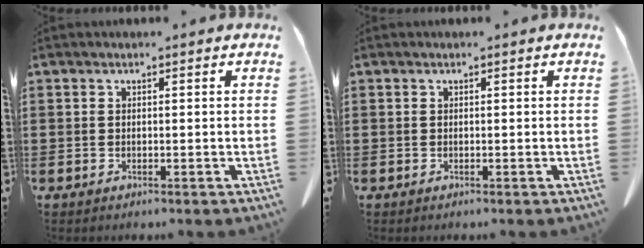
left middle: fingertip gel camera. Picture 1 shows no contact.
{"total": 0.0}